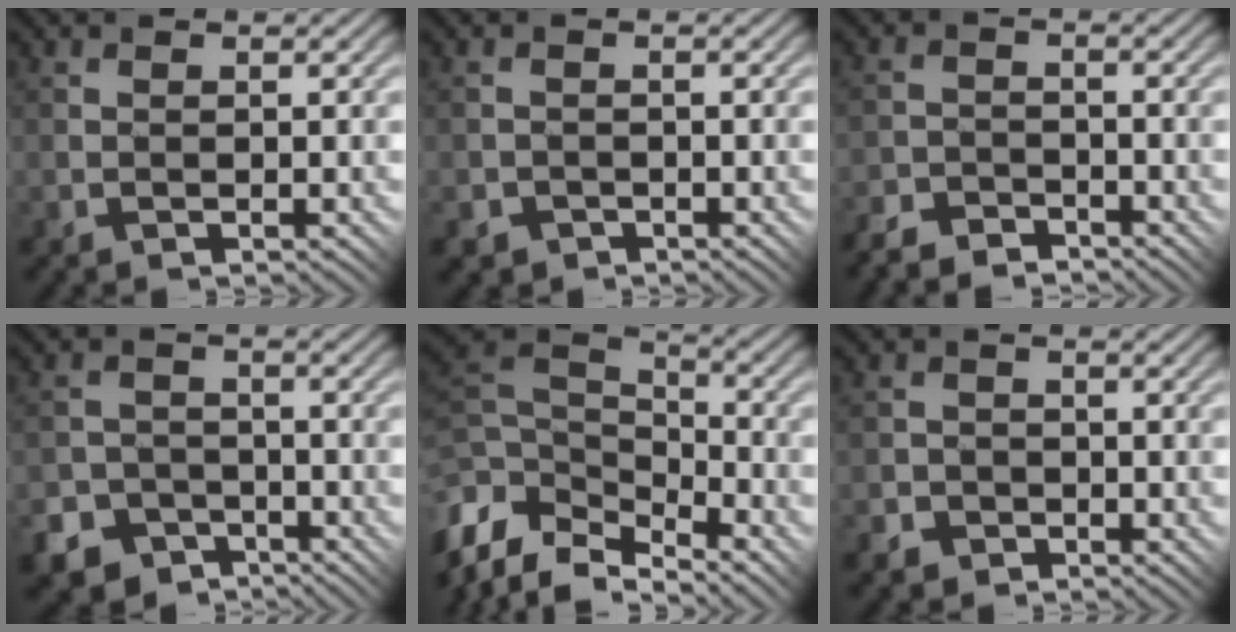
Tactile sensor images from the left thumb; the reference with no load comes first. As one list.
[{"total": 2.3, "force": [-1.5, 1.7, -0.1], "torque": [0.007, 0.008, -0.028]}, {"total": 4.6, "force": [-4.3, 1.3, 0.9], "torque": [-0.014, 0.002, -0.088]}, {"total": 8.6, "force": [-6.1, 6.0, 1.3], "torque": [-0.033, -0.020, -0.109]}, {"total": 12.3, "force": [-6.4, 7.2, 7.7], "torque": [-0.214, -0.005, -0.103]}, {"total": 3.8, "force": [-2.5, 2.9, 0.4], "torque": [0.009, -0.001, -0.053]}]